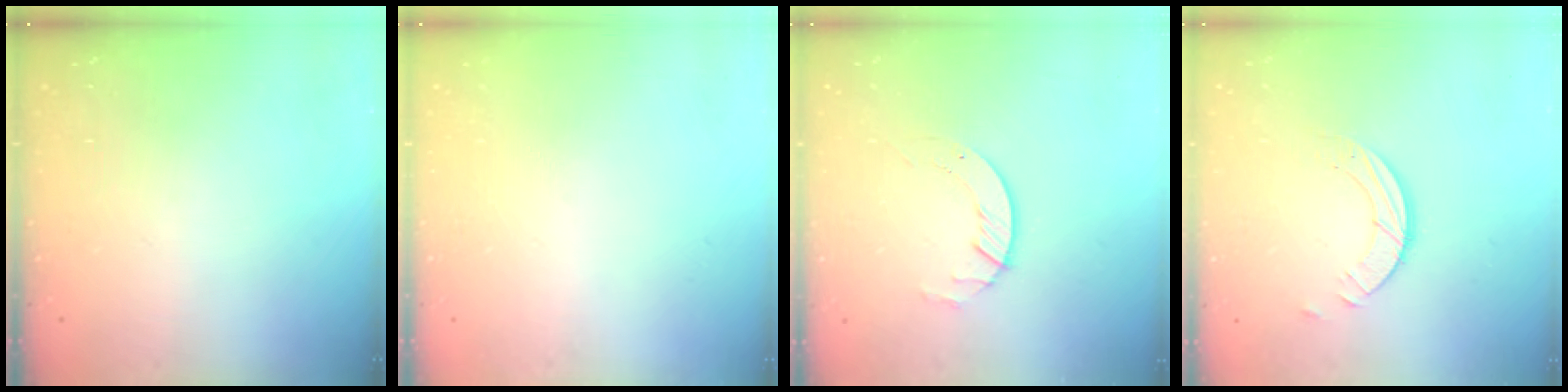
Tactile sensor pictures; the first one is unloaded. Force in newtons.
{"total": 0.0}
{"total": 3.6, "press": 3.6, "slide": 0.4}
{"total": 3.4, "press": 3.4, "slide": 0.3}